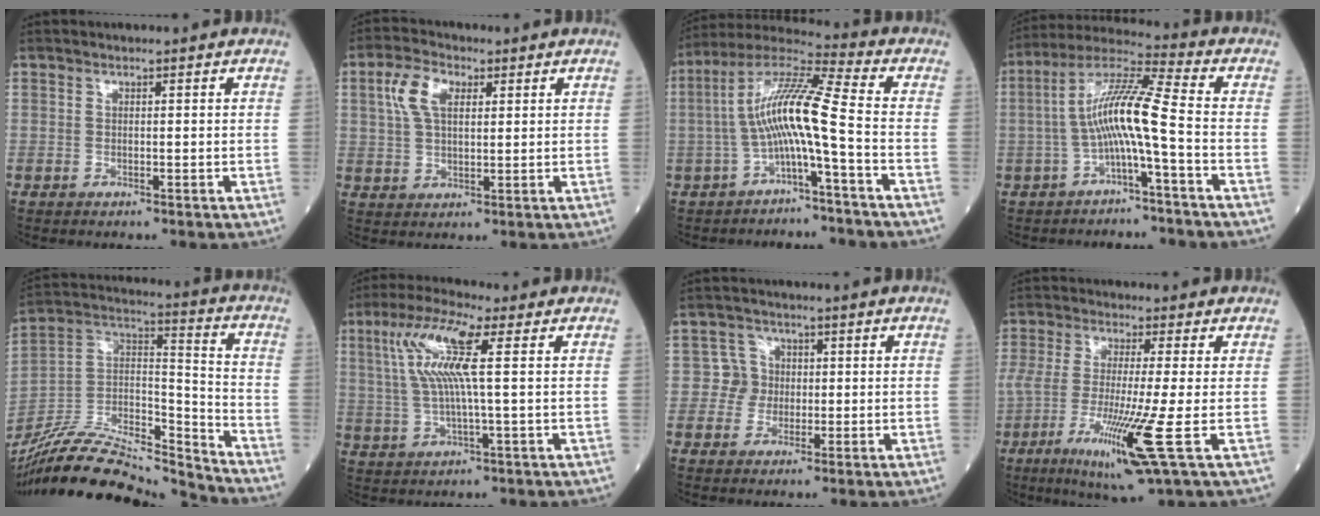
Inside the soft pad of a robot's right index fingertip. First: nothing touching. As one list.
[{"total": 6.4, "force": [2.4, 3.3, 5.0], "torque": [-0.115, 0.015, 0.048]}, {"total": 10.6, "force": [-2.3, -0.2, 10.4], "torque": [-0.203, 0.031, -0.049]}, {"total": 9.7, "force": [-2.1, -0.3, 9.5], "torque": [-0.182, 0.028, -0.045]}, {"total": 23.0, "force": [-21.4, 3.4, 7.5], "torque": [-0.168, 0.014, -0.373]}, {"total": 9.8, "force": [2.7, 0.2, 9.5], "torque": [-0.206, 0.016, 0.051]}, {"total": 3.2, "force": [0.0, 3.2, 0.0], "torque": [0.012, 0.008, -0.002]}, {"total": 11.9, "force": [-4.1, -1.1, 11.1], "torque": [-0.225, -0.037, -0.074]}]